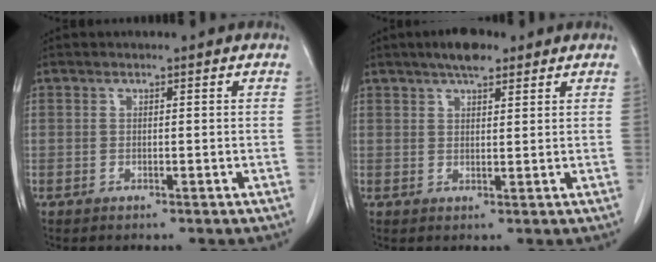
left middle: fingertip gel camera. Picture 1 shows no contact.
{"total": 5.0, "force": [3.6, 1.5, 3.1], "torque": [-0.056, 0.011, 0.057]}